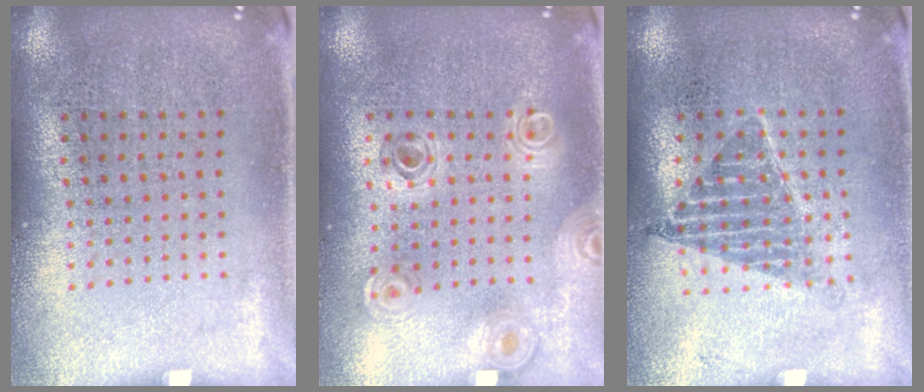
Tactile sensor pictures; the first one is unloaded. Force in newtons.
{"total": 0.8, "press": 0.8, "slide": 0.0}
{"total": 1.1, "press": 1.0, "slide": 0.6}